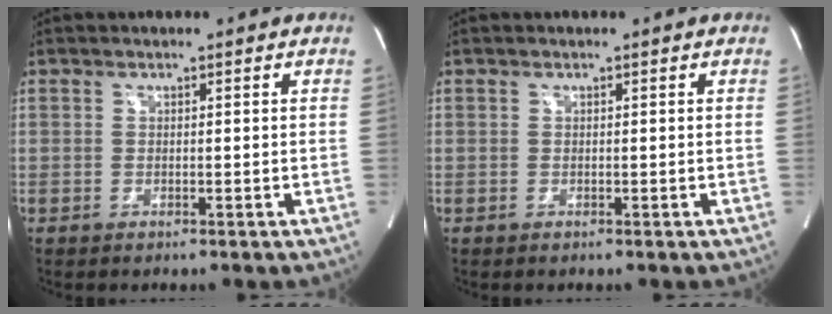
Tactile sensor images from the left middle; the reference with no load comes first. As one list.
[{"total": 0.0}]